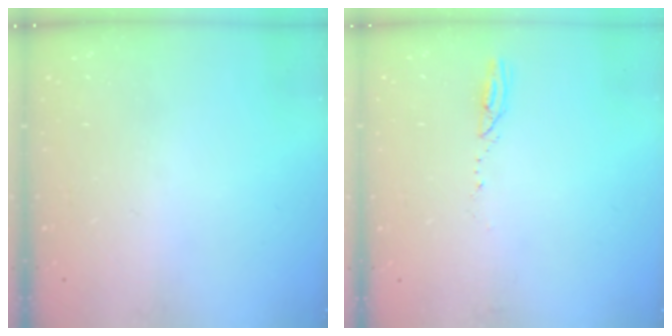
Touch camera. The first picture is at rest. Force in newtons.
{"total": 2.6, "press": 2.6, "slide": 0.3}